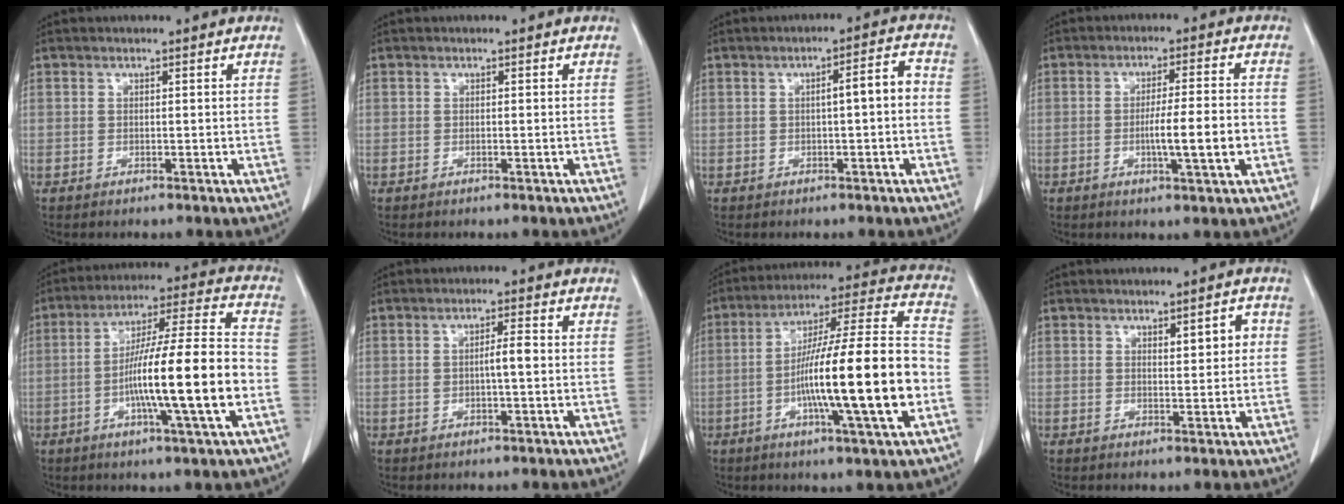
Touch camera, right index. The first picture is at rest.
{"total": 0.0}
{"total": 4.0, "force": [-0.1, 0.6, 4.0], "torque": [-0.057, 0.014, -0.001]}
{"total": 7.2, "force": [-1.7, 0.0, 7.0], "torque": [-0.112, -0.003, -0.028]}
{"total": 17.5, "force": [-4.0, 0.2, 17.0], "torque": [-0.284, 0.006, -0.070]}
{"total": 3.1, "force": [0.0, 0.5, 3.0], "torque": [-0.053, 0.005, 0.000]}
{"total": 21.1, "force": [-4.8, 0.7, 20.6], "torque": [-0.322, 0.005, -0.080]}
{"total": 3.2, "force": [1.1, 1.2, 2.8], "torque": [-0.037, 0.004, 0.018]}